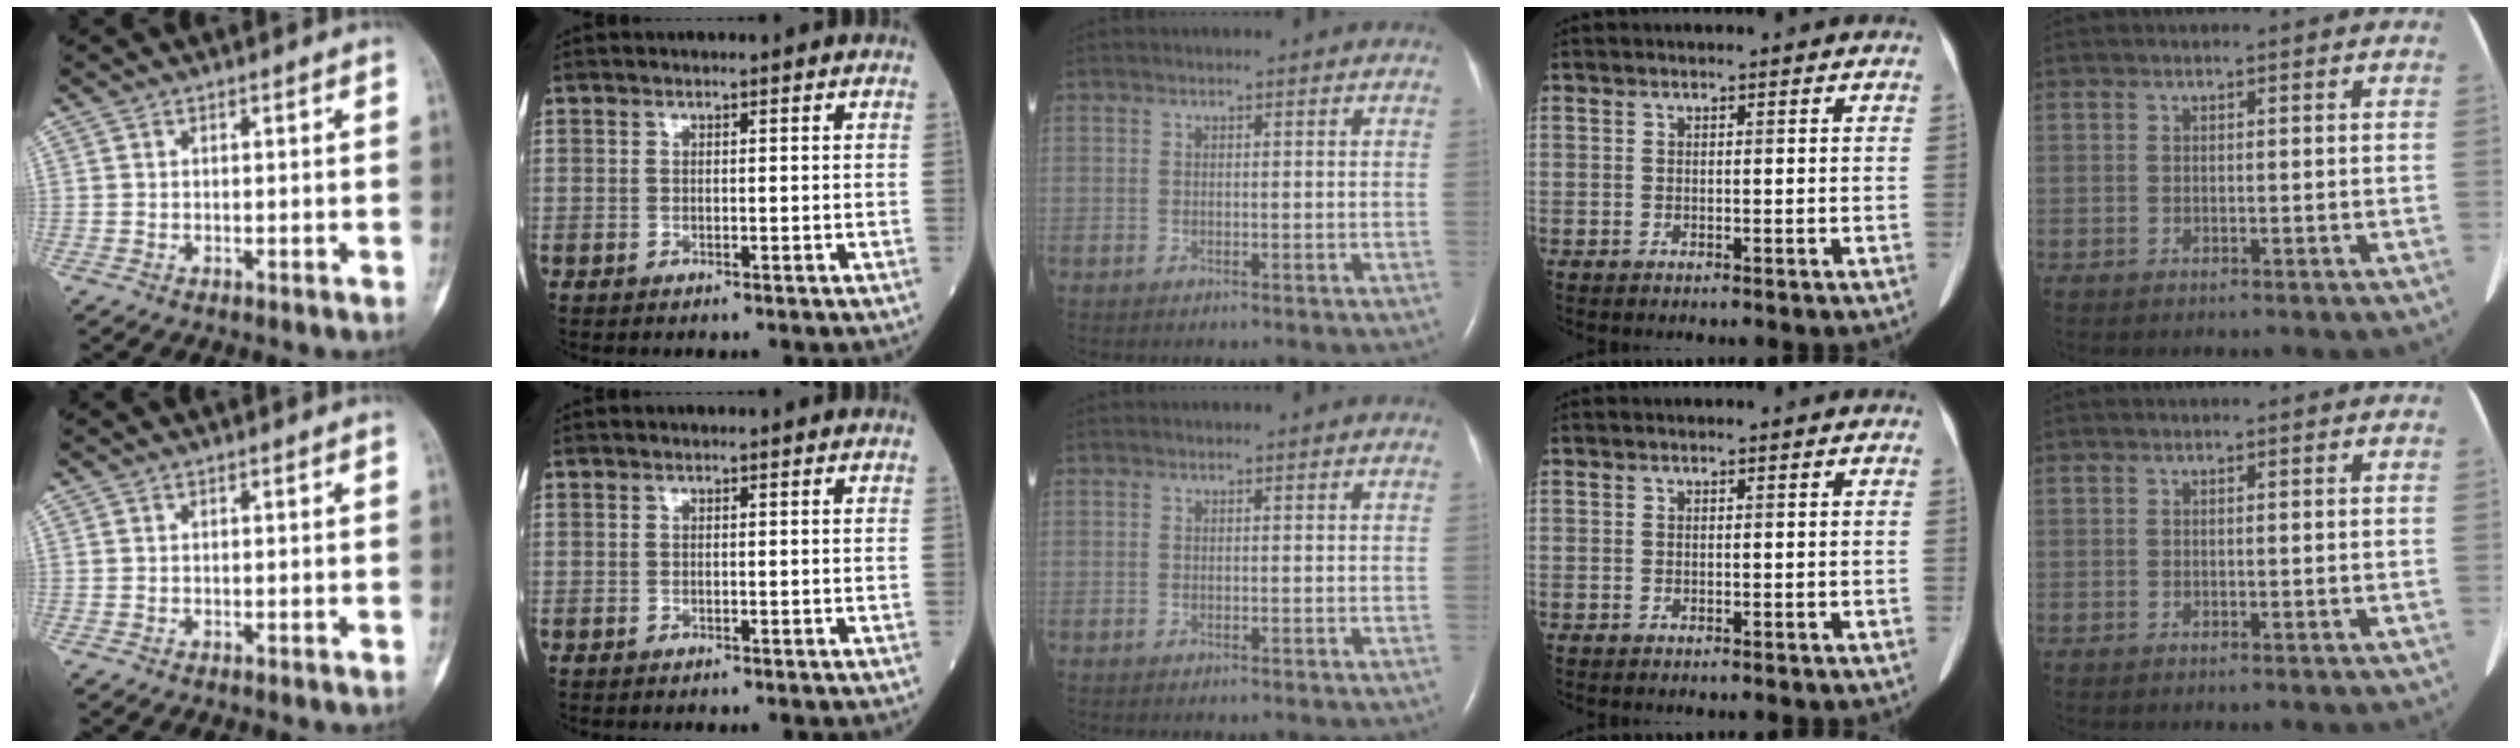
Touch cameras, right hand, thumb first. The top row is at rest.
{}